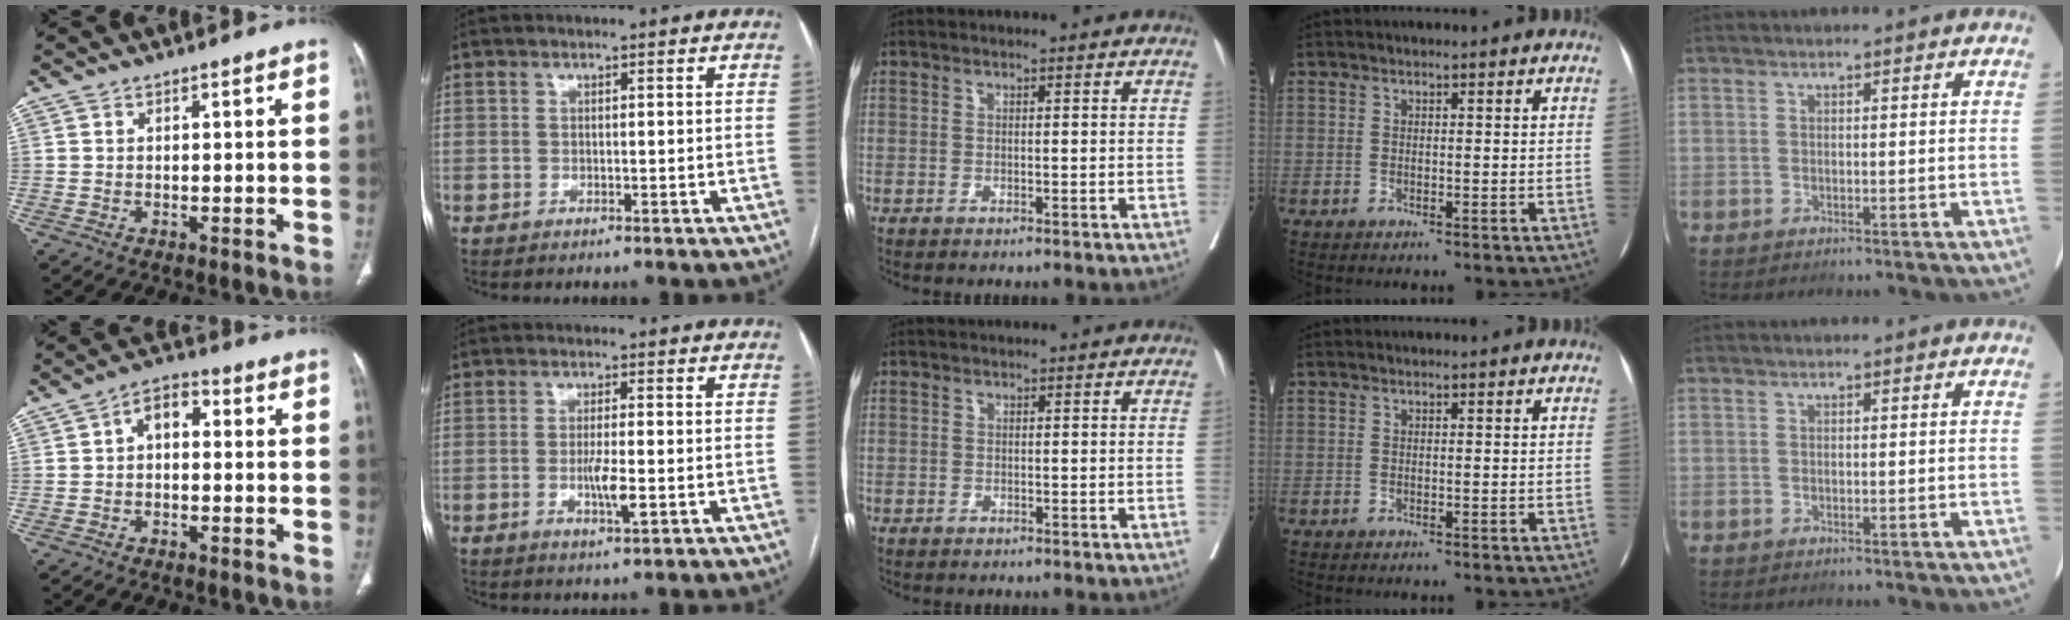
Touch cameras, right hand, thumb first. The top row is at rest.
{"thumb": {"total": 5.3, "force": [0.3, 3.3, 4.1], "torque": [-0.054, 0.021, -0.008]}, "index": {"total": 4.4, "force": [-1.1, 0.6, 4.2], "torque": [-0.082, -0.007, -0.017]}}